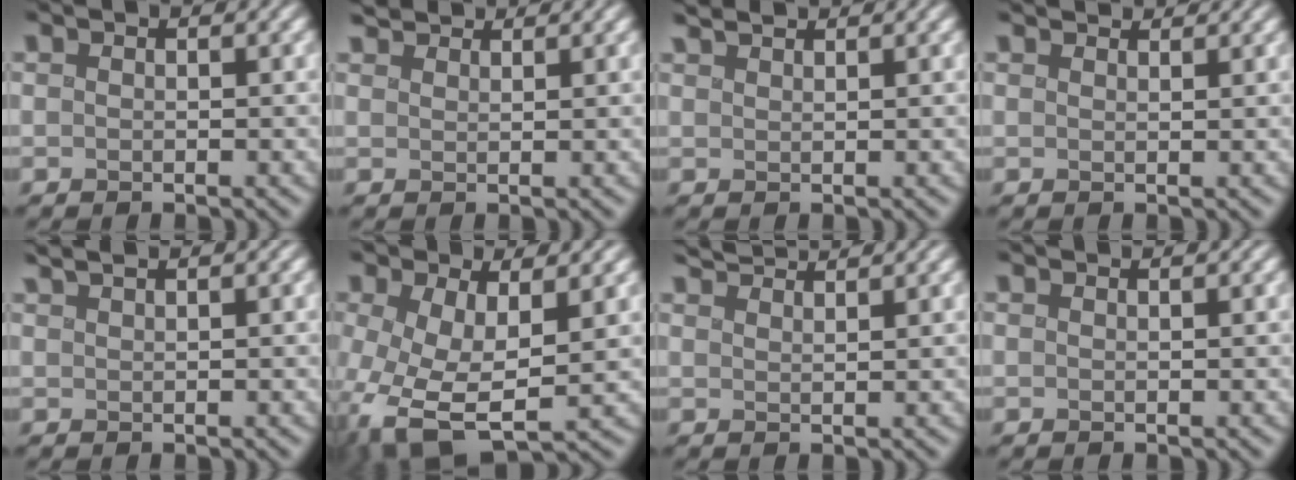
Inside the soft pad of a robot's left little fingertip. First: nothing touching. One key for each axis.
{"total": 3.5, "fx": 3.3, "fy": 0.7, "fz": 0.9, "tx": -0.018, "ty": 0.009, "tz": 0.044}
{"total": 2.5, "fx": 2.3, "fy": 0.5, "fz": 0.9, "tx": 0.002, "ty": 0.011, "tz": 0.022}
{"total": 3.1, "fx": 2.9, "fy": 0.8, "fz": 0.9, "tx": 0.000, "ty": 0.011, "tz": 0.021}
{"total": 2.9, "fx": 2.3, "fy": 0.9, "fz": 1.6, "tx": 0.000, "ty": 0.021, "tz": 0.009}
{"total": 8.3, "fx": -1.9, "fy": 4.8, "fz": 6.5, "tx": -0.162, "ty": -0.024, "tz": -0.021}
{"total": 4.1, "fx": 3.8, "fy": 0.6, "fz": 1.3, "tx": -0.012, "ty": 0.017, "tz": 0.046}
{"total": 1.0, "fx": 1.0, "fy": 0.3, "fz": 0.3, "tx": 0.003, "ty": 0.002, "tz": 0.002}